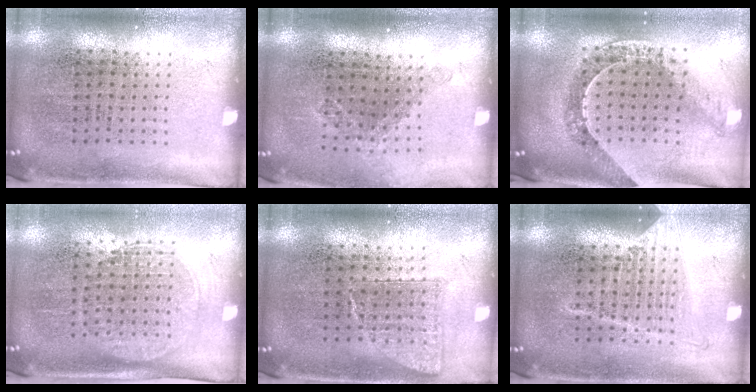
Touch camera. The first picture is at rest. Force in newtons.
{"total": 1.2, "press": 0.9, "slide": 0.7}
{"total": 1.0, "press": 1.0, "slide": 0.1}
{"total": 1.5, "press": 1.3, "slide": 0.8}
{"total": 0.8, "press": 0.7, "slide": 0.3}
{"total": 1.2, "press": 1.1, "slide": 0.5}